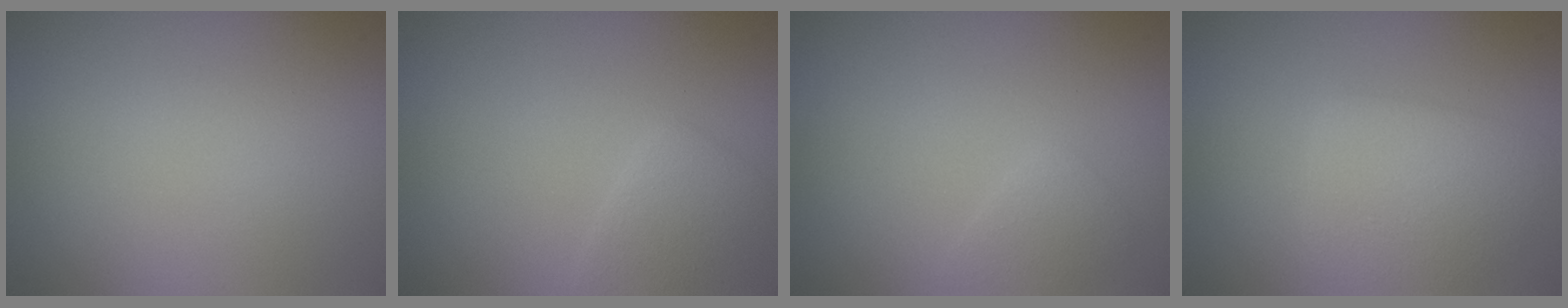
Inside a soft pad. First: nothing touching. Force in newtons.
{"total": 2.0, "press": 2.0, "slide": 0.0}
{"total": 1.2, "press": 1.2, "slide": 0.1}
{"total": 3.3, "press": 3.3, "slide": 0.2}